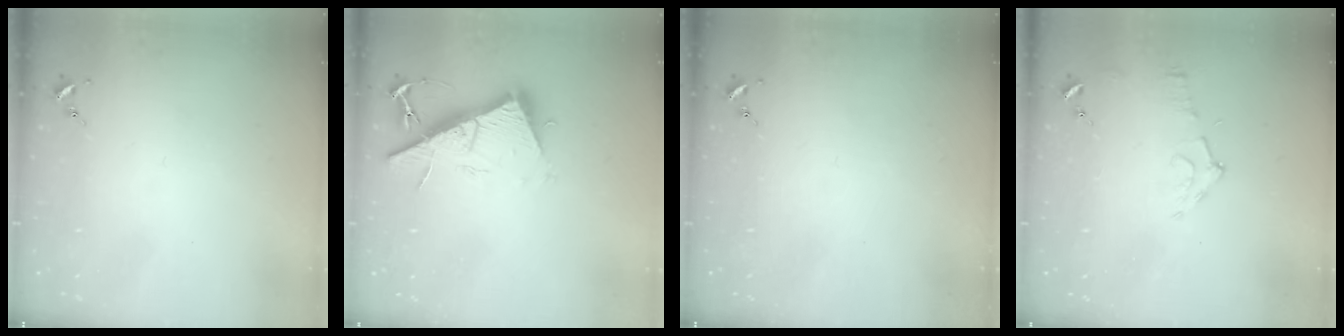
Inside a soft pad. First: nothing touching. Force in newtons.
{"total": 14.3, "press": 14.3, "slide": 0.4}
{"total": 0.0}
{"total": 7.4, "press": 7.4, "slide": 0.7}